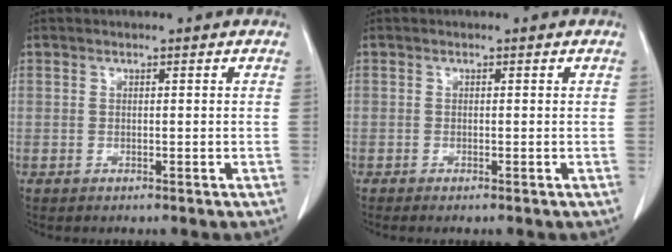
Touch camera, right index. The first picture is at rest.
{"total": 0.6, "force": [-0.4, 0.0, 0.4], "torque": [-0.010, -0.002, -0.009]}